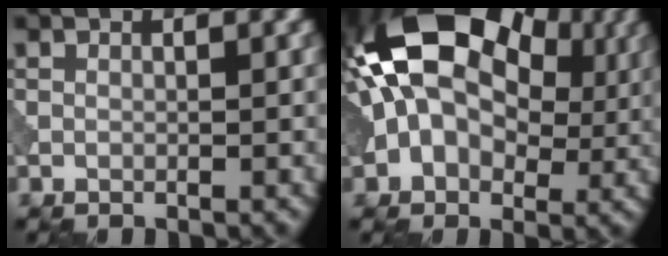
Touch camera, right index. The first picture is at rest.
{"total": 16.3, "force": [2.9, 11.2, 11.5], "torque": [-0.174, 0.035, 0.034]}